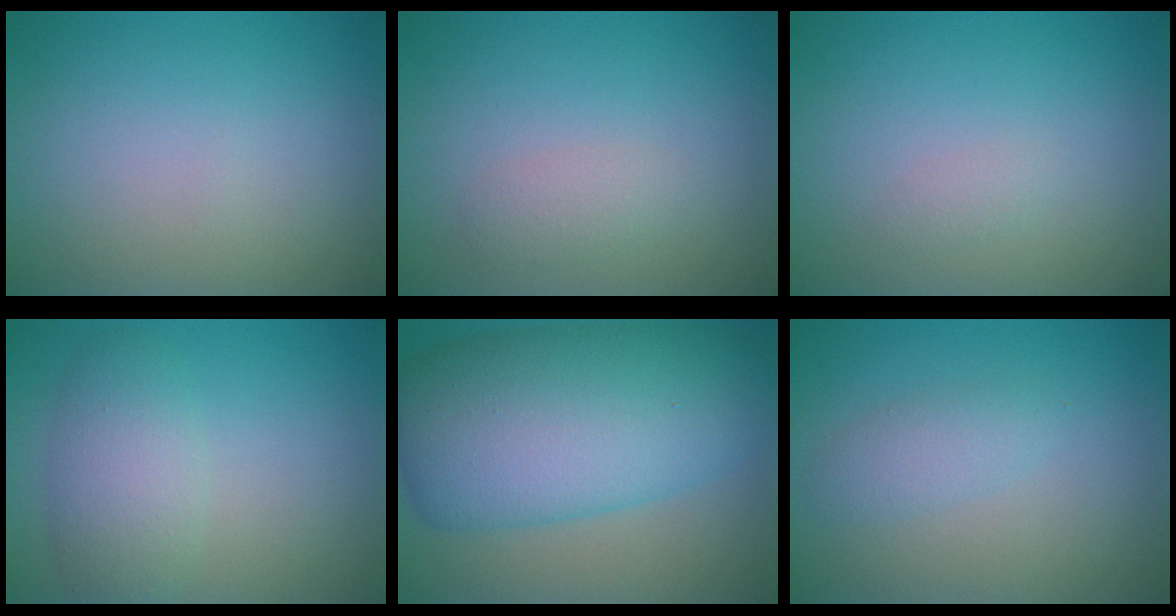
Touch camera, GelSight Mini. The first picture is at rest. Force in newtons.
{"total": 1.5, "press": 1.5, "slide": 0.1}
{"total": 0.6, "press": 0.6, "slide": 0.0}
{"total": 3.8, "press": 3.8, "slide": 0.4}
{"total": 12.6, "press": 12.6, "slide": 0.2}
{"total": 1.7, "press": 1.7, "slide": 0.0}